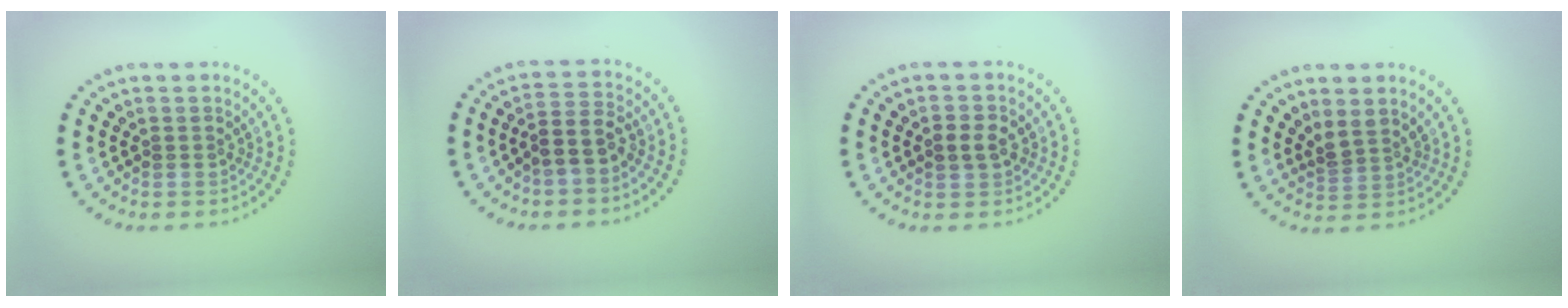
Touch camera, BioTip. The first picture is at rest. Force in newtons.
{"total": 2.7, "press": 2.3, "slide": 1.4}
{"total": 2.2, "press": 2.2, "slide": 0.2}
{"total": 2.0, "press": 1.4, "slide": 1.4}